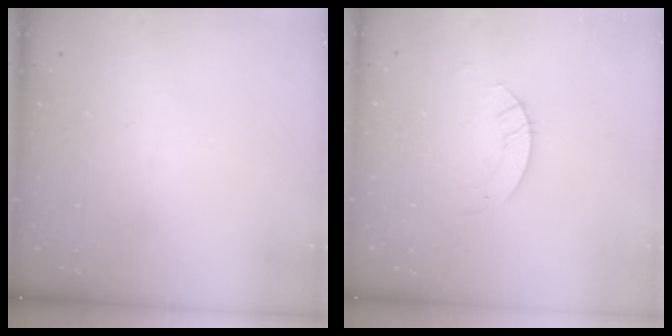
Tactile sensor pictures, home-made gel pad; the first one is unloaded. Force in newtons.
{"total": 2.9, "press": 2.9, "slide": 0.3}